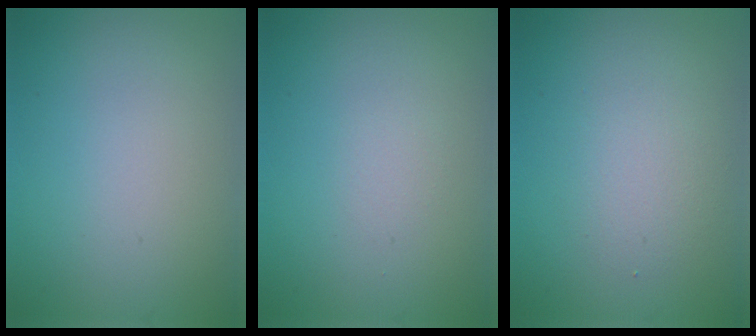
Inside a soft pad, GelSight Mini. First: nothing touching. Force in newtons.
{"total": 0.6, "press": 0.6, "slide": 0.1}
{"total": 2.4, "press": 2.4, "slide": 0.2}